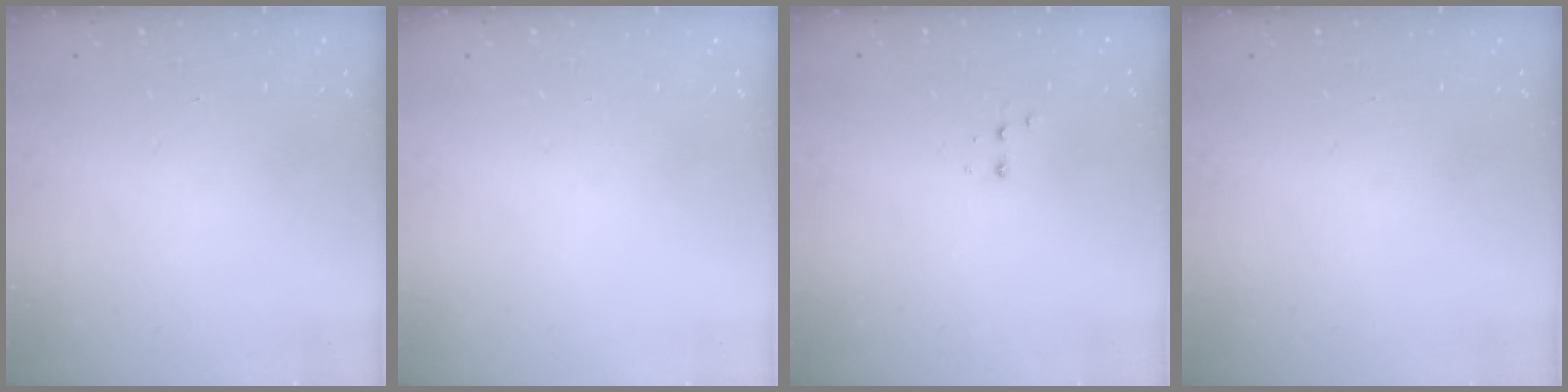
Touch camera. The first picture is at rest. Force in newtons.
{"total": 0.0}
{"total": 2.4, "press": 2.2, "slide": 0.9}
{"total": 0.0}